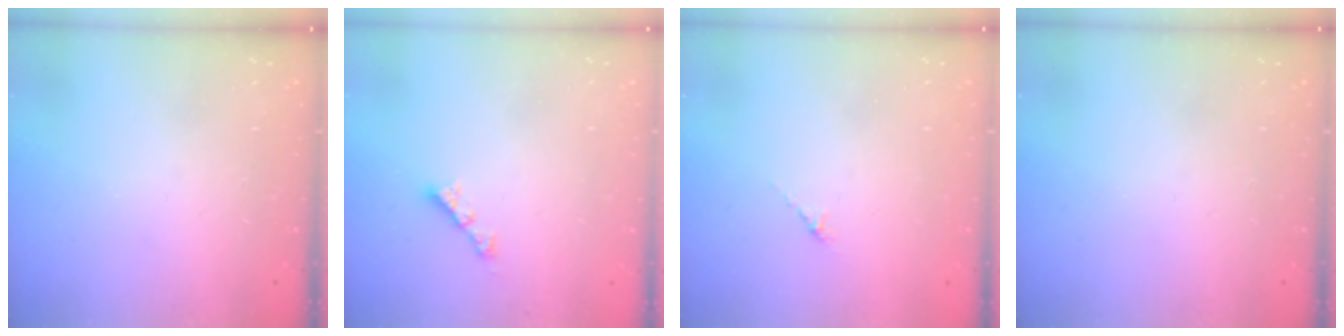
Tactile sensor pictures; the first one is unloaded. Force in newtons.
{"total": 2.4, "press": 2.4, "slide": 0.3}
{"total": 2.7, "press": 2.7, "slide": 0.7}
{"total": 0.0}